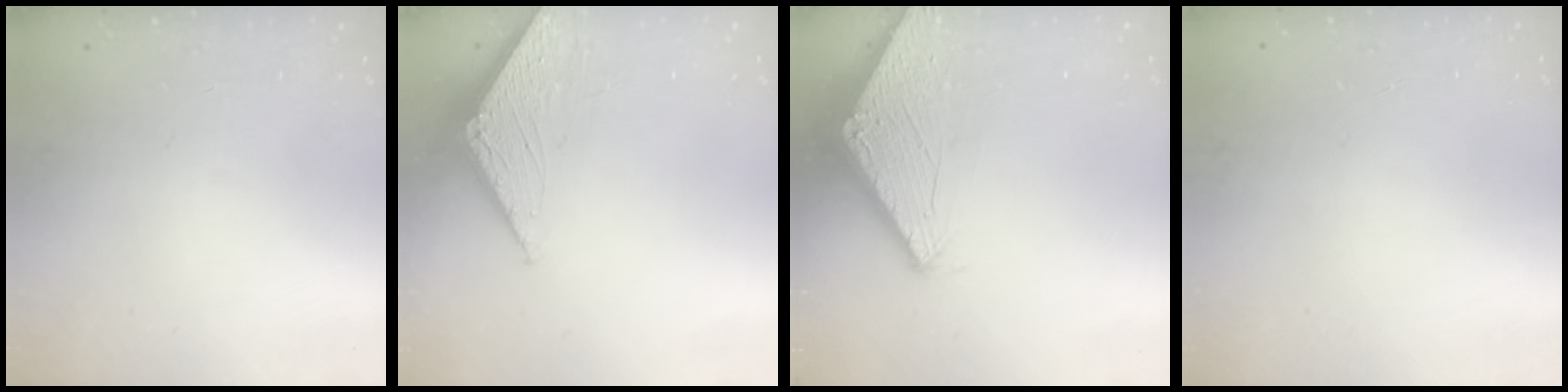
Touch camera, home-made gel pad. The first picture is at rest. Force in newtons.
{"total": 4.0, "press": 4.0, "slide": 0.1}
{"total": 2.8, "press": 2.8, "slide": 0.2}
{"total": 0.0}